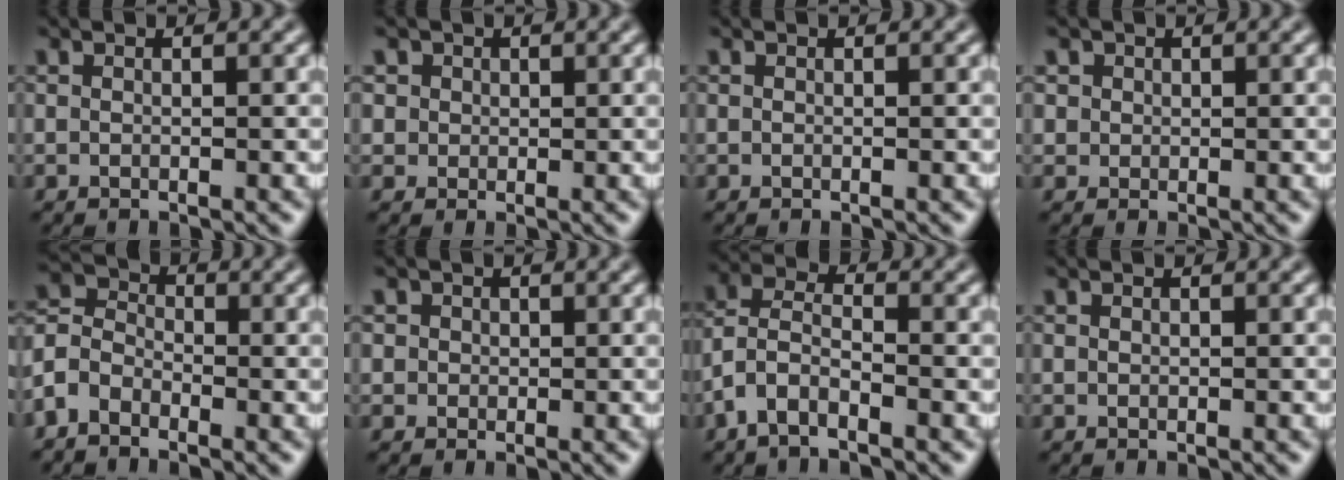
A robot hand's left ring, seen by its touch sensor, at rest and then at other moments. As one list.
[{"total": 3.1, "force": [1.5, 2.6, 0.9], "torque": [-0.017, 0.007, 0.025]}, {"total": 0.0}, {"total": 1.8, "force": [0.8, 1.5, 0.4], "torque": [-0.008, 0.000, 0.023]}, {"total": 3.9, "force": [-2.5, 2.5, 1.7], "torque": [-0.042, 0.008, -0.068]}, {"total": 2.3, "force": [0.9, 1.9, 0.7], "torque": [0.000, 0.007, 0.011]}, {"total": 3.8, "force": [-2.0, 1.7, 2.7], "torque": [-0.061, 0.008, -0.053]}, {"total": 0.0}]